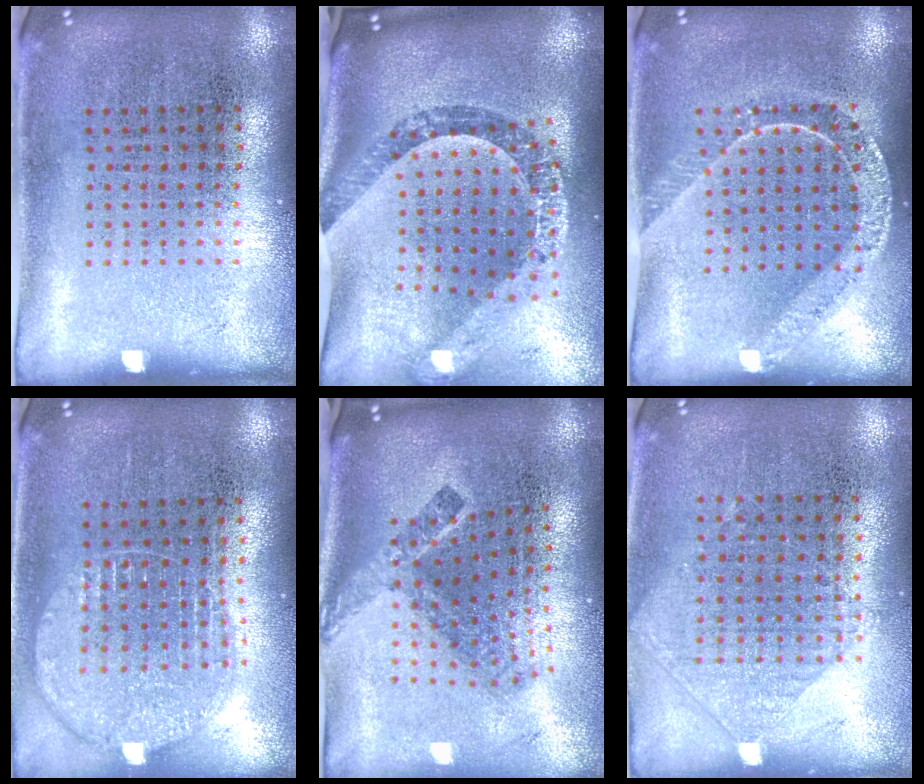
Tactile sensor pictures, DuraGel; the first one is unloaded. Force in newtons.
{"total": 2.6, "press": 2.0, "slide": 1.6}
{"total": 1.7, "press": 1.5, "slide": 0.8}
{"total": 1.1, "press": 1.1, "slide": 0.3}
{"total": 2.5, "press": 1.6, "slide": 1.9}
{"total": 0.9, "press": 0.9, "slide": 0.3}